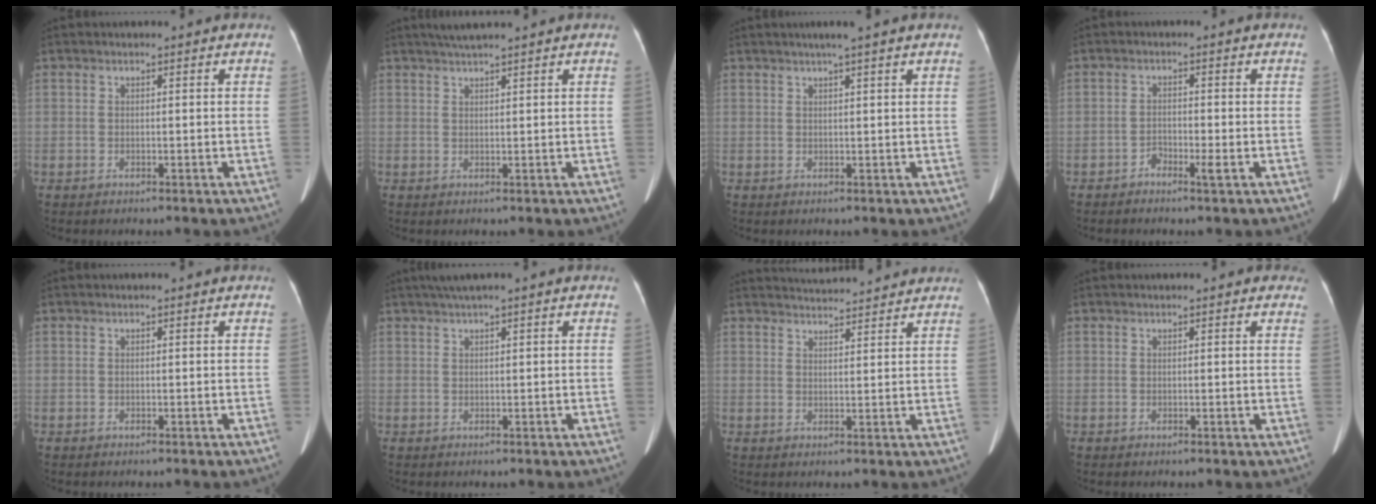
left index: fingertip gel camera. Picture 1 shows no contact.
{"total": 4.0, "force": [3.4, -0.2, 2.2], "torque": [-0.033, 0.024, 0.060]}
{"total": 3.0, "force": [2.2, -0.6, 2.0], "torque": [-0.032, 0.012, 0.034]}
{"total": 1.8, "force": [-1.2, 0.2, 1.3], "torque": [-0.025, 0.001, -0.026]}
{"total": 0.0}
{"total": 2.2, "force": [1.4, 0.0, 1.7], "torque": [-0.038, 0.021, 0.033]}
{"total": 7.9, "force": [7.7, 0.3, 1.5], "torque": [-0.029, 0.025, 0.104]}
{"total": 1.8, "force": [1.4, 0.7, 0.9], "torque": [-0.003, 0.011, 0.005]}